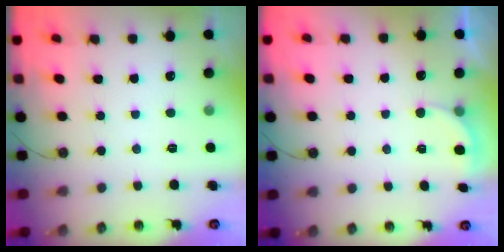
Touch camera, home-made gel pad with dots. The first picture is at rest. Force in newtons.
{"total": 2.1, "press": 2.0, "slide": 0.6}